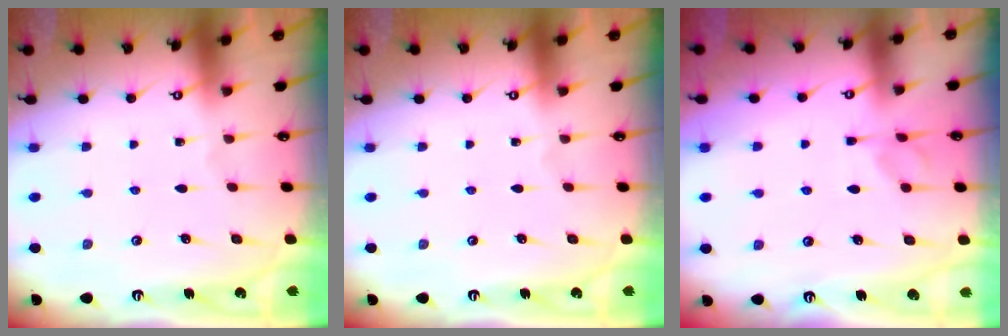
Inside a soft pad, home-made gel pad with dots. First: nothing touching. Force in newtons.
{"total": 0.0}
{"total": 2.1, "press": 2.0, "slide": 0.8}